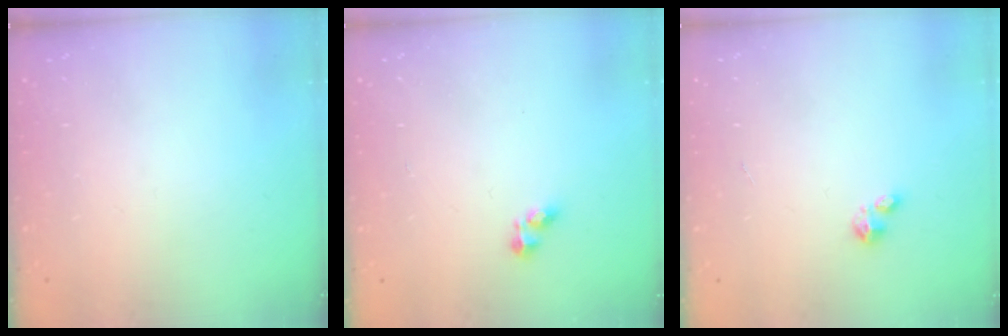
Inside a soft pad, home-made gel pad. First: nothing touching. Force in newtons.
{"total": 3.2, "press": 3.1, "slide": 0.4}
{"total": 2.1, "press": 2.0, "slide": 0.5}